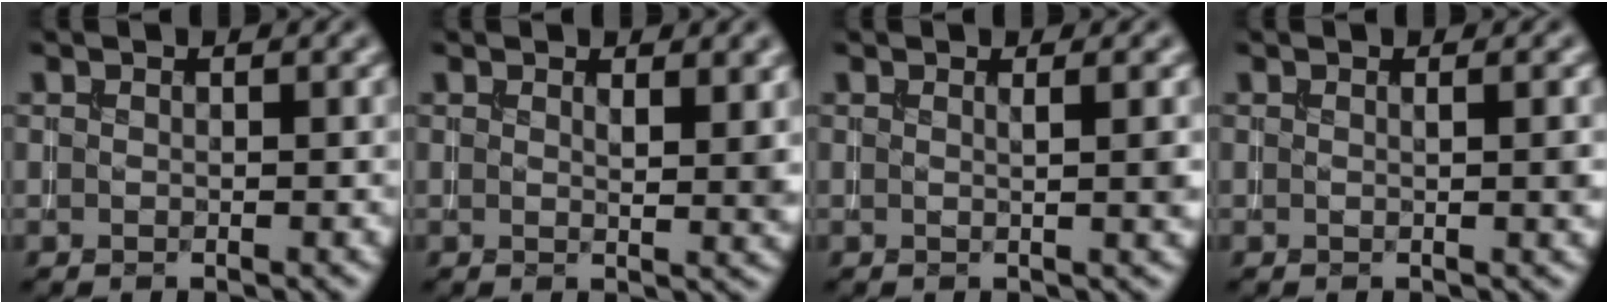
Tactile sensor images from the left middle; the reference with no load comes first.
{"total": 2.0, "force": [1.1, 0.4, 1.6], "torque": [-0.019, -0.006, 0.022]}
{"total": 1.2, "force": [0.4, 0.2, 1.1], "torque": [-0.008, -0.001, 0.003]}
{"total": 0.8, "force": [0.2, 0.0, 0.8], "torque": [-0.009, -0.003, 0.002]}